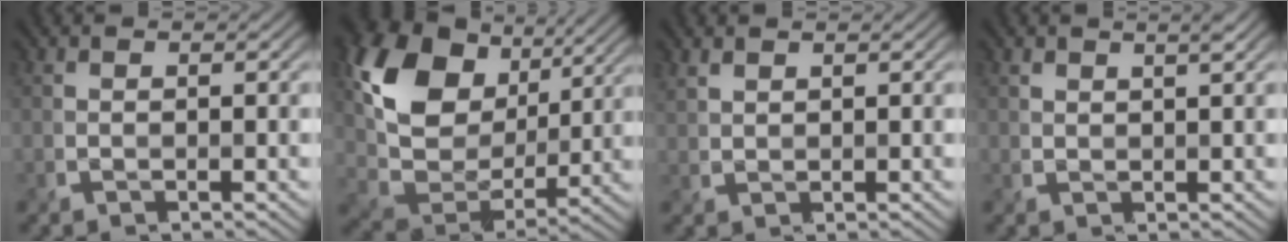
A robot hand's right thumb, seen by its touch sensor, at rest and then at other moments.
{"total": 15.4, "force": [6.3, 10.1, 9.7], "torque": [-0.213, 0.012, 0.117]}
{"total": 1.7, "force": [1.4, 0.7, 0.6], "torque": [-0.018, 0.002, 0.032]}
{"total": 1.7, "force": [1.3, 0.3, 1.0], "torque": [-0.020, 0.005, 0.027]}